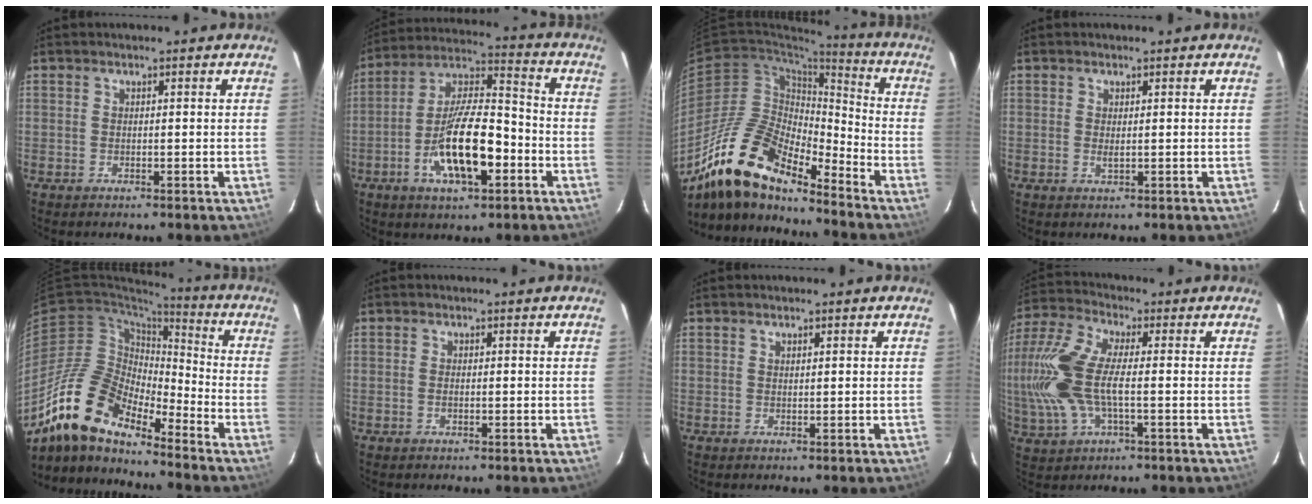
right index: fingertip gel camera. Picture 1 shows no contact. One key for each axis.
{"total": 16.0, "fx": -5.7, "fy": 5.6, "fz": 13.9, "tx": -0.265, "ty": 0.003, "tz": -0.100}
{"total": 18.4, "fx": -14.7, "fy": 5.2, "fz": 9.6, "tx": -0.173, "ty": -0.008, "tz": -0.283}
{"total": 1.1, "fx": 0.1, "fy": 0.4, "fz": 1.0, "tx": -0.019, "ty": -0.003, "tz": 0.001}
{"total": 16.4, "fx": -12.9, "fy": 5.2, "fz": 8.7, "tx": -0.155, "ty": -0.007, "tz": -0.257}
{"total": 1.0, "fx": -0.3, "fy": 0.6, "fz": 0.7, "tx": -0.015, "ty": -0.001, "tz": -0.005}
{"total": 0.6, "fx": 0.6, "fy": 0.0, "fz": 0.3, "tx": -0.006, "ty": -0.001, "tz": 0.010}
{"total": 17.1, "fx": -1.6, "fy": 7.8, "fz": 15.2, "tx": -0.338, "ty": 0.000, "tz": -0.034}